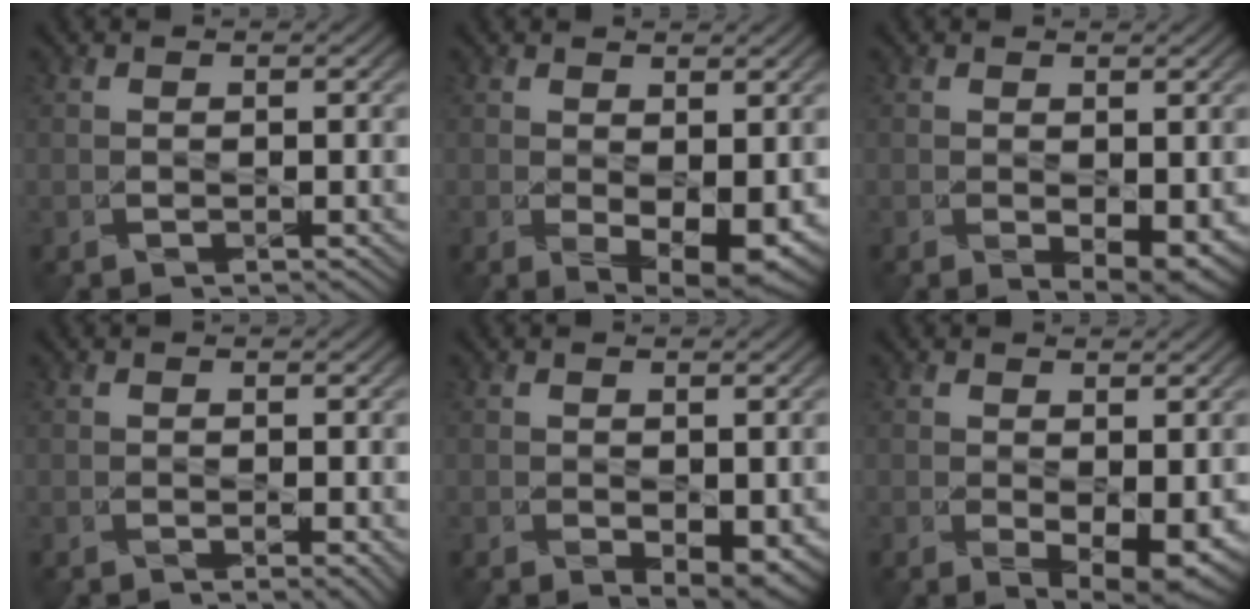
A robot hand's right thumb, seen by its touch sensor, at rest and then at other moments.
{"total": 5.5, "force": [-0.4, 2.7, 4.7], "torque": [-0.086, -0.022, 0.008]}
{"total": 3.8, "force": [-0.7, 1.9, 3.2], "torque": [-0.055, -0.018, -0.002]}
{"total": 1.1, "force": [0.0, 0.3, 1.0], "torque": [-0.018, -0.008, 0.000]}
{"total": 3.5, "force": [-0.8, 1.9, 2.9], "torque": [-0.047, -0.015, -0.005]}
{"total": 5.2, "force": [-0.6, 2.6, 4.5], "torque": [-0.078, -0.021, 0.002]}